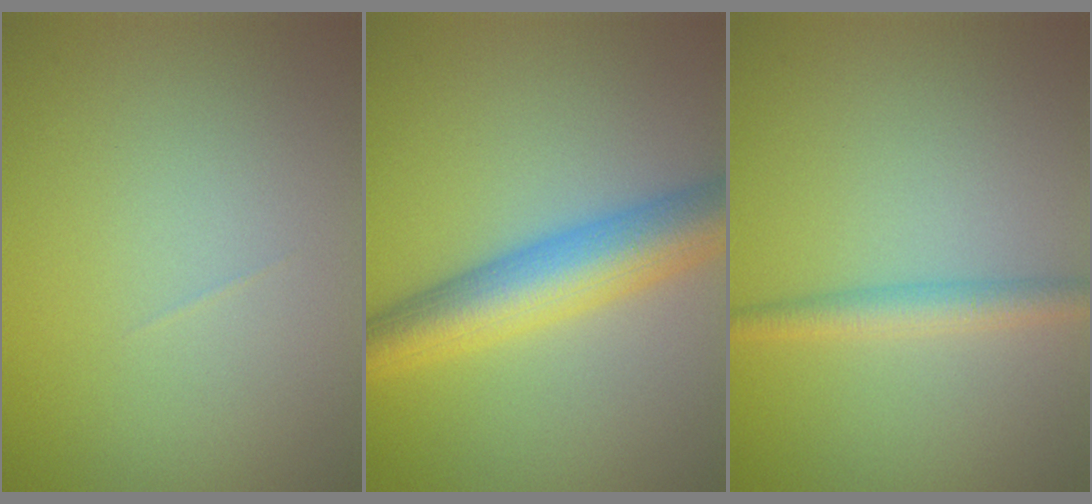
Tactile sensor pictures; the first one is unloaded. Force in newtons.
{"total": 6.8, "press": 6.8, "slide": 0.2}
{"total": 2.2, "press": 2.2, "slide": 0.1}